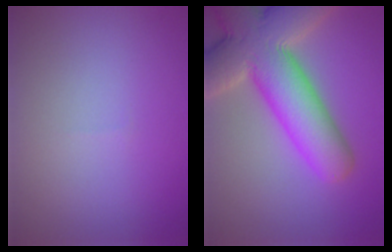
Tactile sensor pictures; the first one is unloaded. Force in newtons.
{"total": 12.3, "press": 12.2, "slide": 1.0}